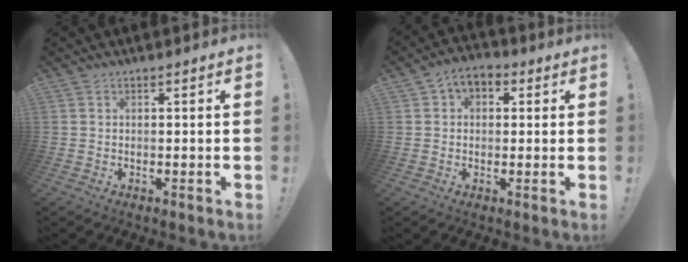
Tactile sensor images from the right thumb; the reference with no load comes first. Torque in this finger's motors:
{"motor_torque": [0.08, 0.08, 0.02, 0.29, 0.01]}